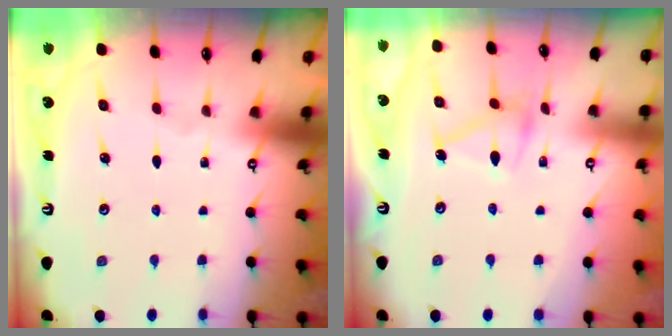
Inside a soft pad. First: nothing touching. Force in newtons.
{"total": 11.8, "press": 11.8, "slide": 0.3}